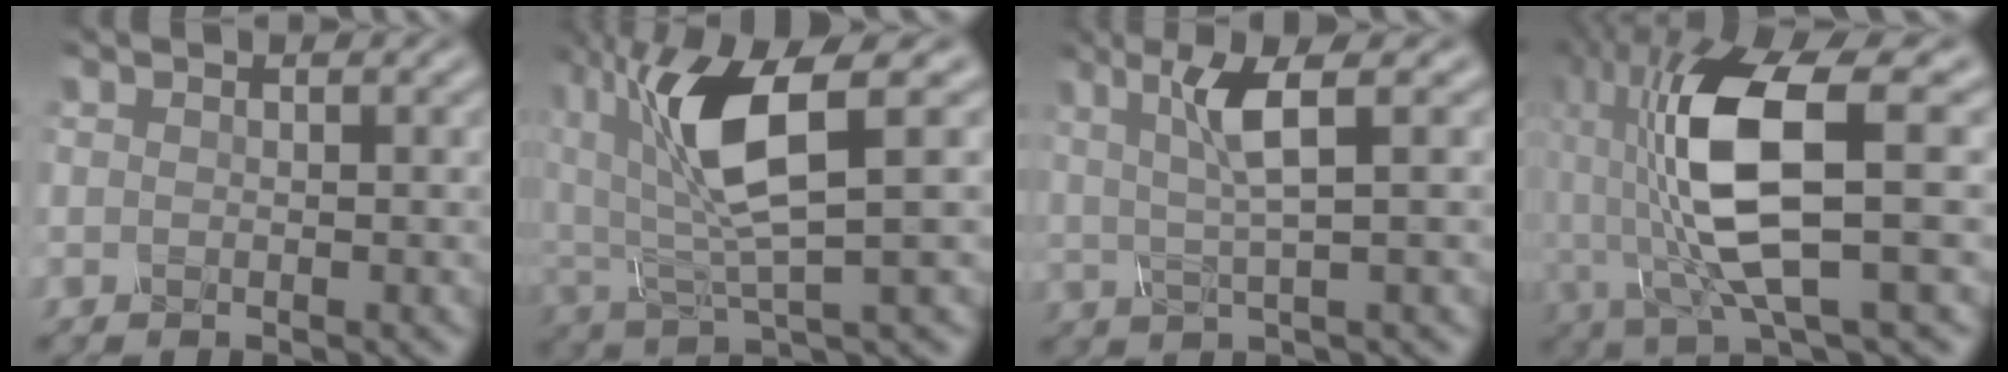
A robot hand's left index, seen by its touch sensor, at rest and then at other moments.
{"total": 6.8, "force": [2.5, 1.7, 6.1], "torque": [-0.139, 0.005, 0.054]}
{"total": 3.4, "force": [1.4, -0.1, 3.1], "torque": [-0.074, 0.005, 0.037]}
{"total": 10.4, "force": [0.2, 2.8, 10.0], "torque": [-0.222, 0.008, 0.015]}